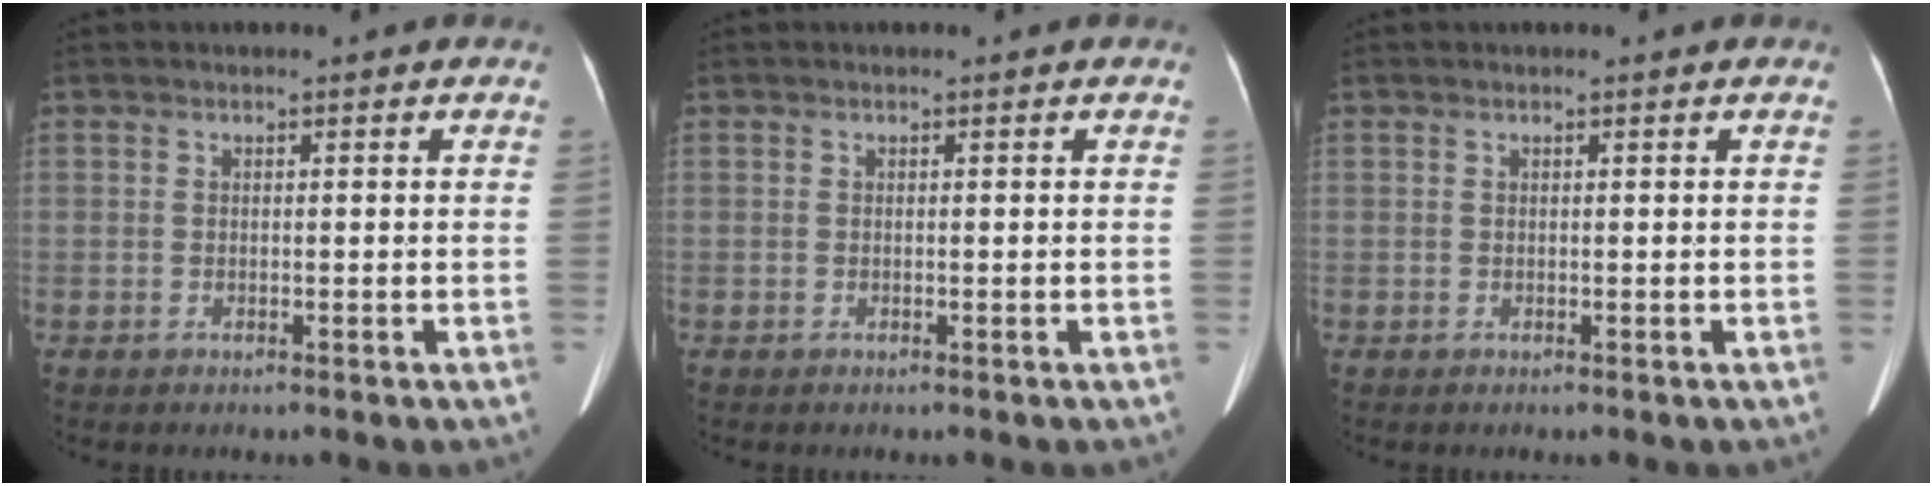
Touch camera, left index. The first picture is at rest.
{"total": 0.0}
{"total": 0.0}